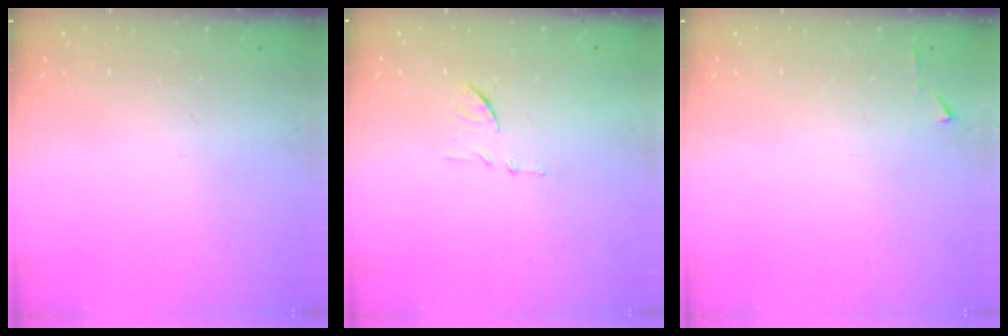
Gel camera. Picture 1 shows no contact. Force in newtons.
{"total": 8.2, "press": 8.2, "slide": 0.6}
{"total": 3.2, "press": 3.2, "slide": 0.4}